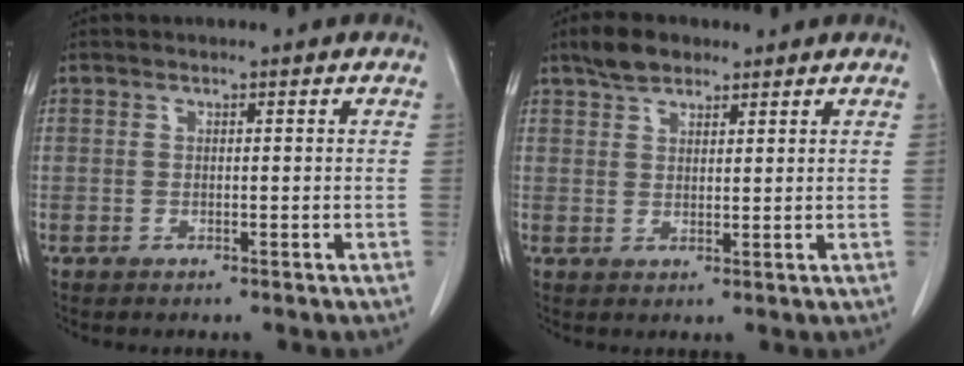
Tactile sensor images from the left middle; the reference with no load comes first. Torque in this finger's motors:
{"motor_torque": [0.21, -0.19, 0.02, 0.01]}